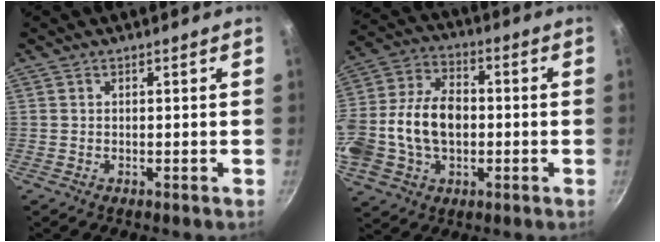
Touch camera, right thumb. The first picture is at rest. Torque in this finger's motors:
{"motor_torque": [2.58, 2.42, 1.61, -1.15, 0.21]}